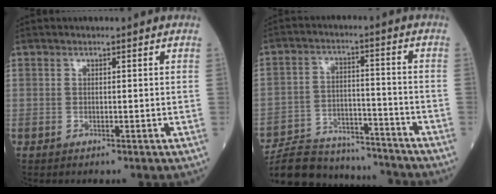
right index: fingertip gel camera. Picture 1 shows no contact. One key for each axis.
{"total": 16.9, "fx": -16.0, "fy": 3.8, "fz": 4.1, "tx": -0.083, "ty": 0.015, "tz": -0.242}